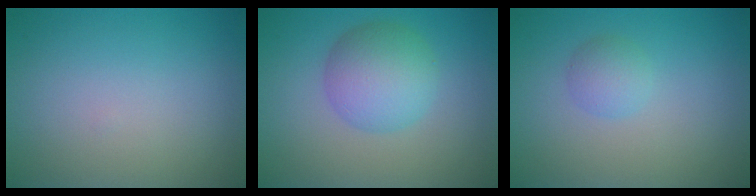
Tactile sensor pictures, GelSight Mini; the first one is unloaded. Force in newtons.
{"total": 5.0, "press": 5.0, "slide": 0.2}
{"total": 1.7, "press": 1.7, "slide": 0.0}